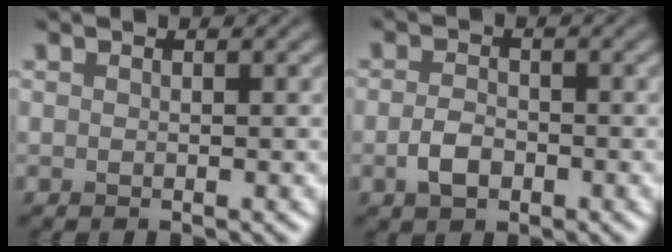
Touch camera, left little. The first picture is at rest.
{"total": 2.4, "force": [-1.0, 1.5, 1.6], "torque": [-0.032, -0.001, -0.023]}